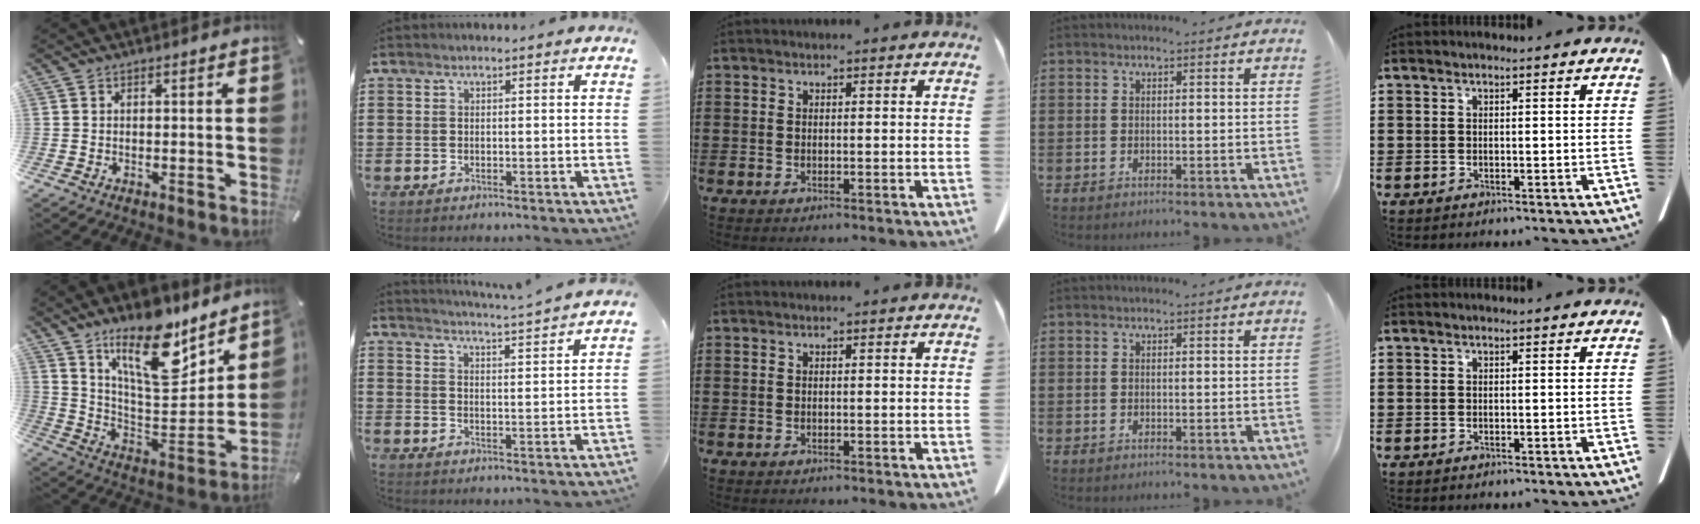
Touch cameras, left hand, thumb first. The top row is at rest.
{"thumb": {"total": 20.6, "force": [13.7, 8.7, 12.6], "torque": [-0.198, -0.090, 0.233]}, "index": {"total": 3.8, "force": [3.6, -1.0, 0.6], "torque": [-0.026, -0.028, 0.060]}}